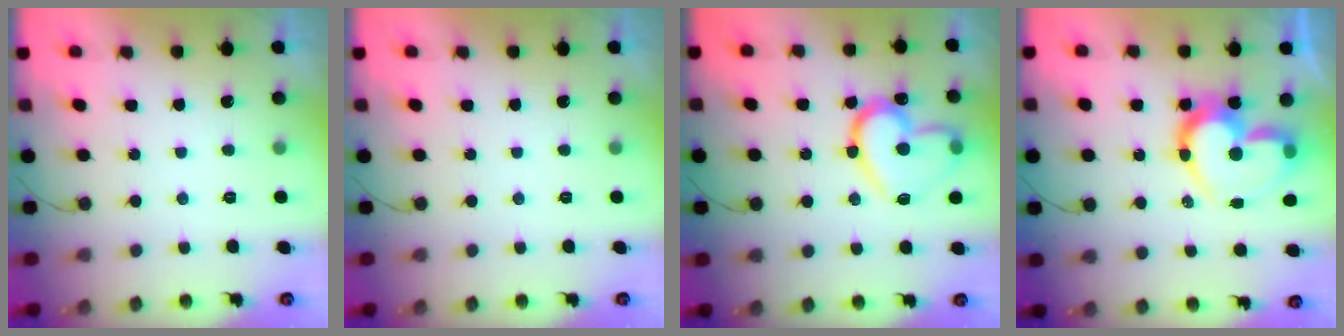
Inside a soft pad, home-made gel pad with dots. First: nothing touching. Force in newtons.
{"total": 0.0}
{"total": 19.4, "press": 19.3, "slide": 1.7}
{"total": 18.3, "press": 18.2, "slide": 1.4}